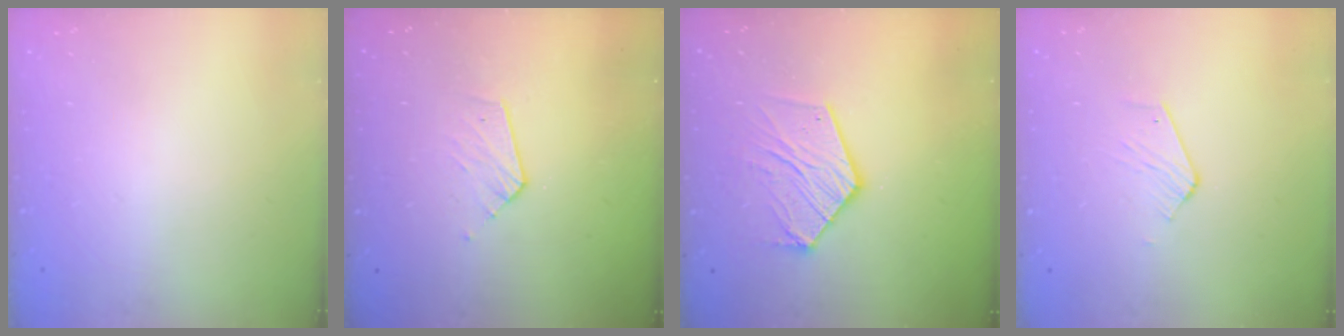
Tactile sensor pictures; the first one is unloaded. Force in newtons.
{"total": 4.8, "press": 4.8, "slide": 0.4}
{"total": 13.4, "press": 13.4, "slide": 1.2}
{"total": 3.0, "press": 3.0, "slide": 0.1}